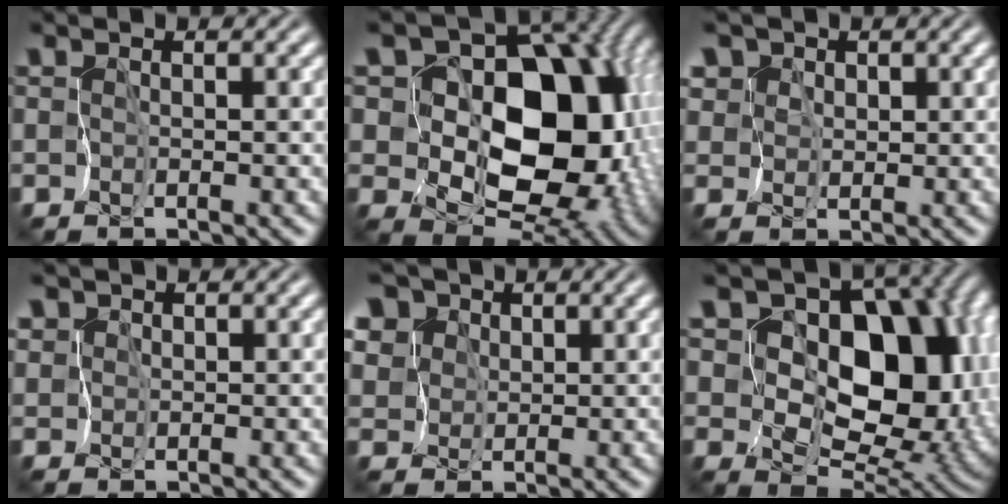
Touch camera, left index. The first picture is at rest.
{"total": 15.4, "force": [1.6, 10.5, 11.1], "torque": [-0.124, 0.009, 0.022]}
{"total": 4.5, "force": [2.3, 3.7, 1.3], "torque": [-0.039, 0.008, 0.032]}
{"total": 2.5, "force": [1.3, 2.1, 0.5], "torque": [-0.015, 0.009, 0.021]}
{"total": 8.5, "force": [4.3, 6.7, 3.2], "torque": [-0.089, 0.021, 0.054]}
{"total": 12.7, "force": [2.6, 8.4, 9.1], "torque": [-0.130, -0.009, 0.037]}